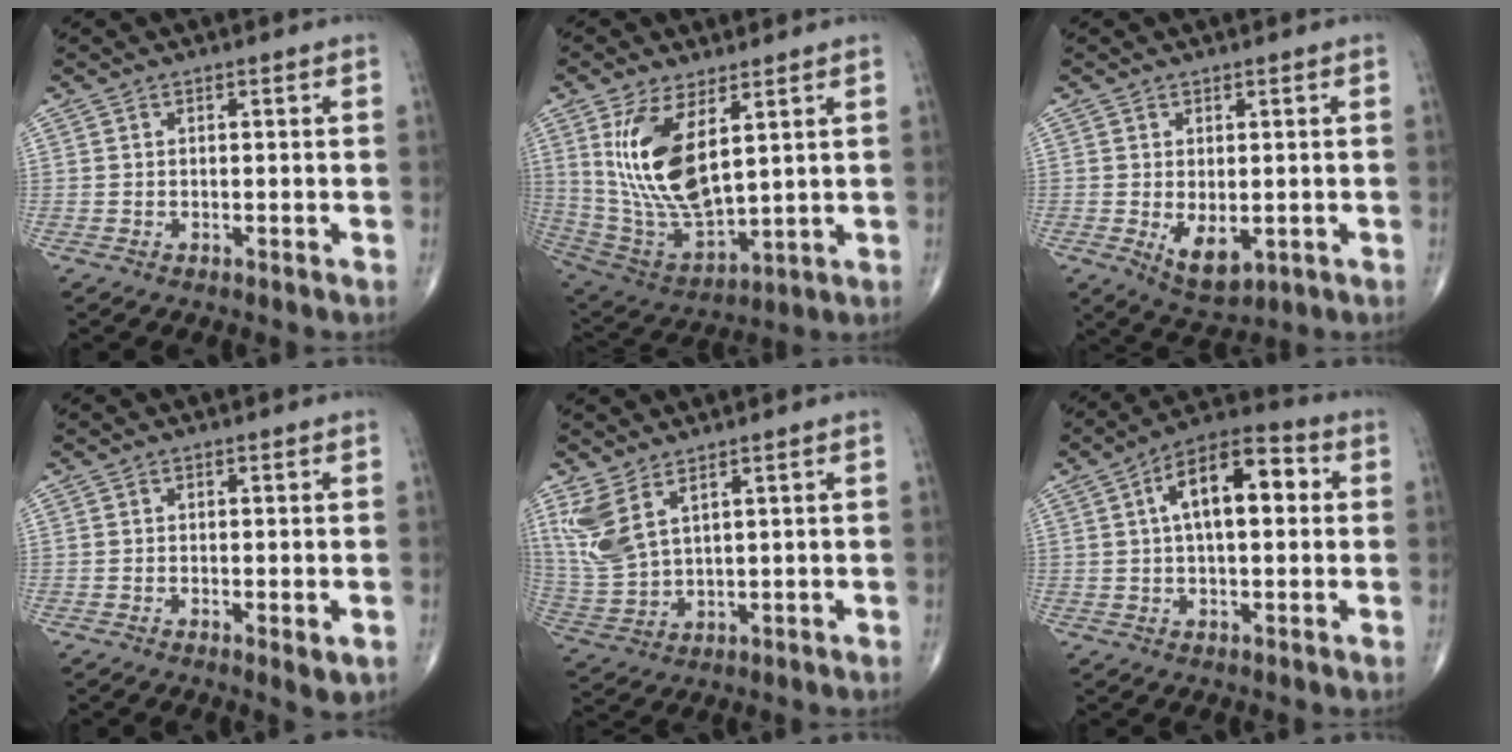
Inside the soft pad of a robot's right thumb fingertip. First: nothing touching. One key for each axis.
{"total": 16.2, "fx": 5.3, "fy": 7.3, "fz": 13.5, "tx": -0.258, "ty": -0.027, "tz": 0.124}
{"total": 6.1, "fx": -1.1, "fy": 3.3, "fz": 5.0, "tx": -0.071, "ty": -0.013, "tz": -0.004}
{"total": 2.4, "fx": -0.5, "fy": 0.8, "fz": 2.2, "tx": -0.032, "ty": -0.008, "tz": -0.007}
{"total": 8.6, "fx": 4.9, "fy": 3.6, "fz": 6.0, "tx": -0.141, "ty": -0.016, "tz": 0.115}
{"total": 13.5, "fx": 2.7, "fy": 6.4, "fz": 11.6, "tx": -0.177, "ty": 0.028, "tz": 0.036}